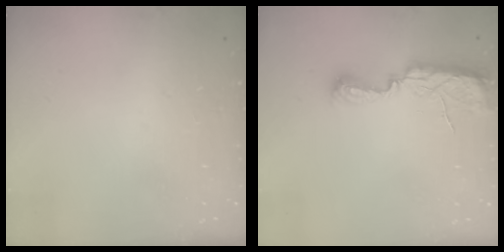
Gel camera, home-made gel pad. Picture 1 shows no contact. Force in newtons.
{"total": 10.5, "press": 9.0, "slide": 5.3}